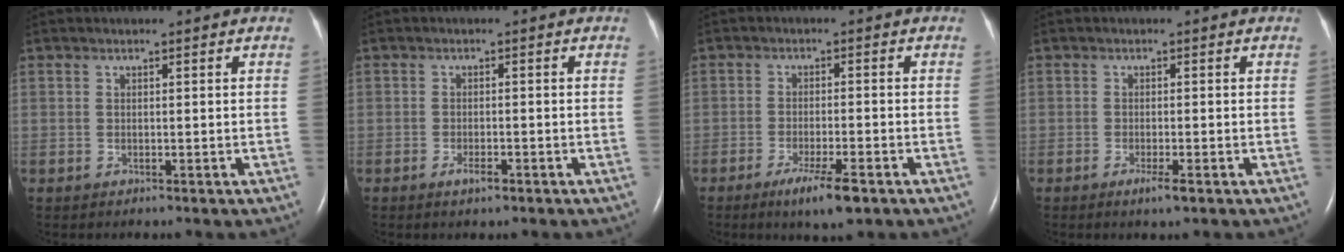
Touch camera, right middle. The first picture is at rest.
{"total": 1.9, "force": [-1.2, 0.5, 1.4], "torque": [-0.028, -0.001, -0.019]}
{"total": 6.0, "force": [-3.7, 0.6, 4.8], "torque": [-0.089, -0.013, -0.059]}
{"total": 2.1, "force": [-1.2, 0.1, 1.7], "torque": [-0.033, -0.005, -0.019]}